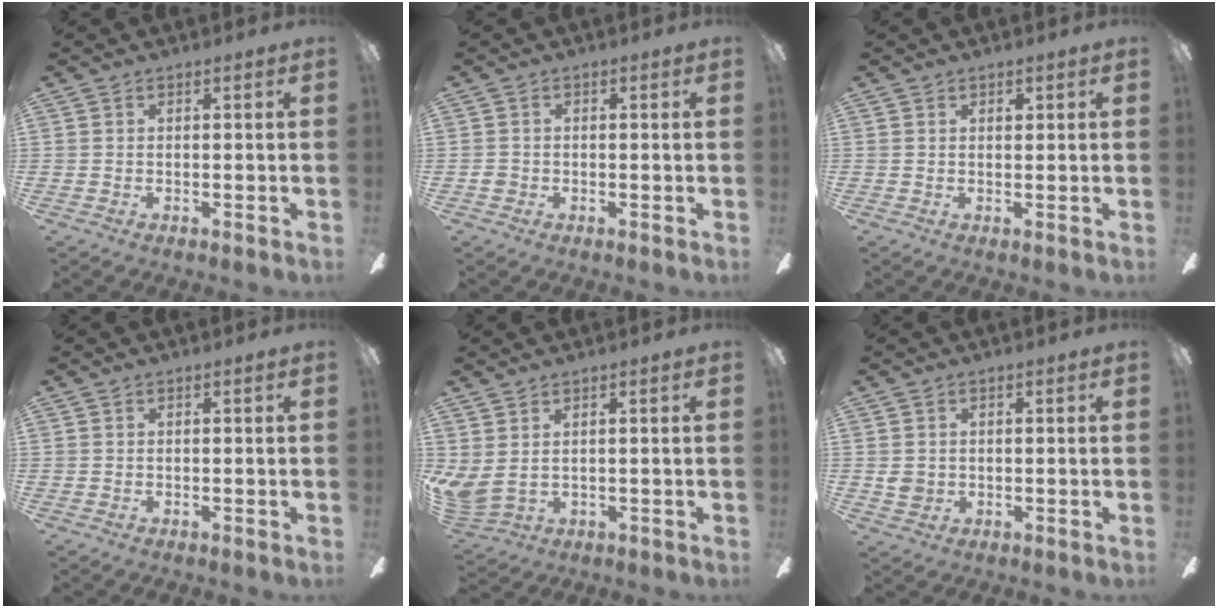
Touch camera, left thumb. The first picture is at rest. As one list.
[{"total": 1.4, "force": [-0.5, 1.2, 0.3], "torque": [-0.004, 0.003, -0.010]}, {"total": 1.5, "force": [1.1, 0.9, 0.5], "torque": [0.005, -0.006, 0.018]}, {"total": 0.0}, {"total": 4.0, "force": [2.2, 2.5, 2.3], "torque": [-0.069, -0.017, 0.042]}, {"total": 2.6, "force": [0.3, 2.3, 1.1], "torque": [-0.014, 0.001, 0.007]}]